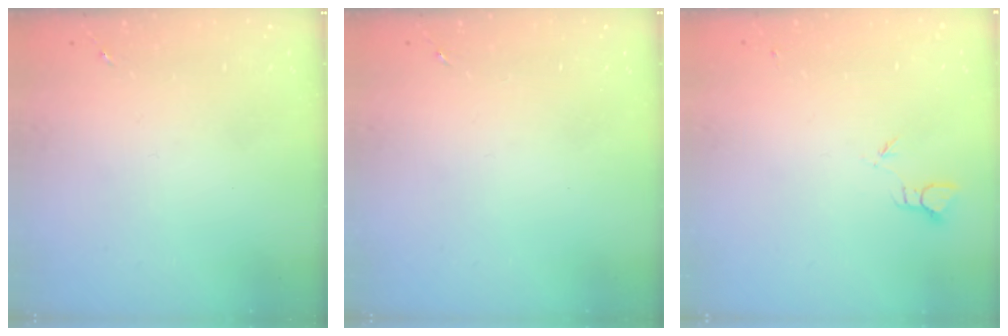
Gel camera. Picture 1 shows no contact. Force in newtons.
{"total": 0.0}
{"total": 2.0, "press": 2.0, "slide": 0.1}